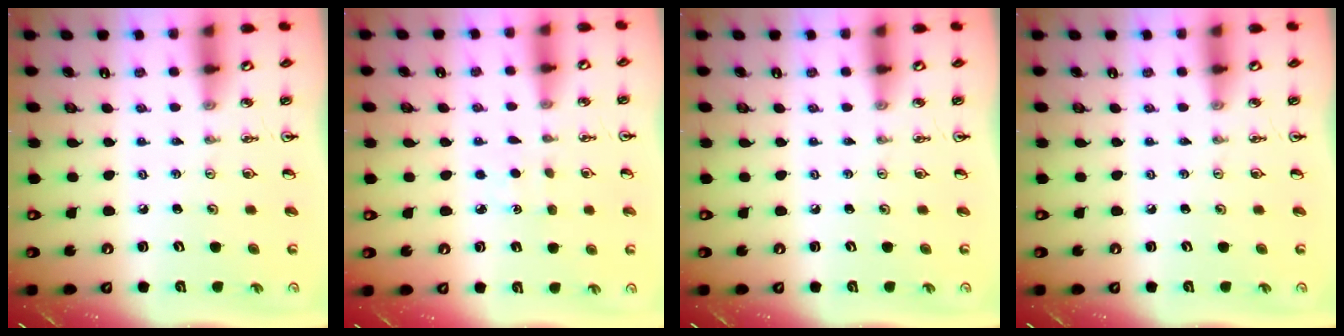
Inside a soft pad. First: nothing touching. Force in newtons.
{"total": 1.4, "press": 1.4, "slide": 0.2}
{"total": 0.0}
{"total": 0.0}